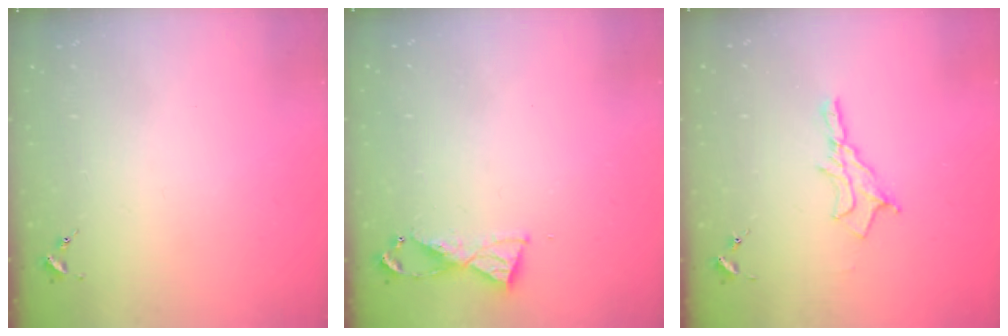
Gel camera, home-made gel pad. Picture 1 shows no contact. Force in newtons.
{"total": 6.2, "press": 6.2, "slide": 0.7}
{"total": 10.4, "press": 10.3, "slide": 0.7}